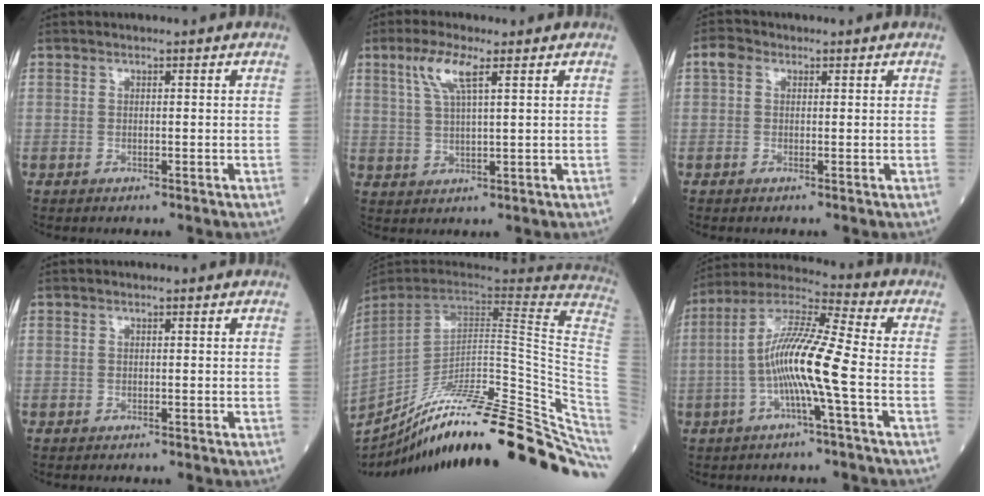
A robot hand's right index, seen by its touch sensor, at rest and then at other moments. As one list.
[{"total": 5.6, "force": [2.9, 0.7, 4.7], "torque": [-0.105, 0.008, 0.061]}, {"total": 1.9, "force": [0.6, 1.5, 1.1], "torque": [-0.022, 0.011, 0.007]}, {"total": 0.0}, {"total": 36.7, "force": [-27.5, 3.1, 24.0], "torque": [-0.259, -0.036, -0.389]}, {"total": 11.8, "force": [-2.4, -0.1, 11.5], "torque": [-0.229, 0.014, -0.052]}]